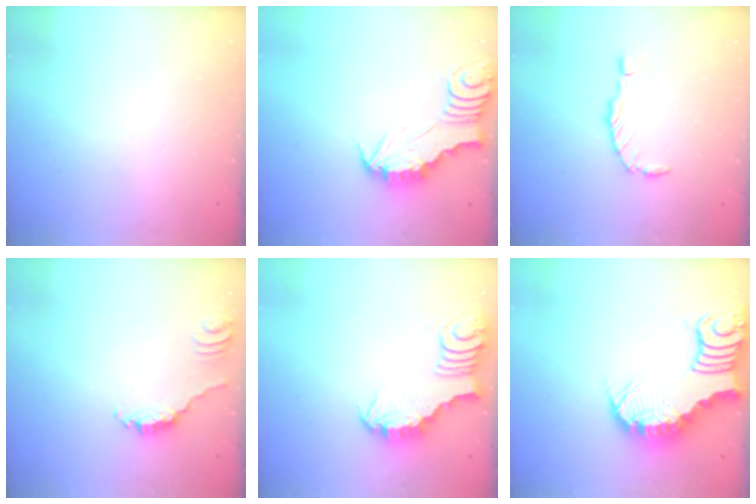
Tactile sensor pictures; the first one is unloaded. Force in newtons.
{"total": 2.9, "press": 2.9, "slide": 0.3}
{"total": 0.0}
{"total": 2.3, "press": 2.3, "slide": 0.2}
{"total": 3.4, "press": 3.4, "slide": 0.2}
{"total": 5.5, "press": 5.5, "slide": 0.6}